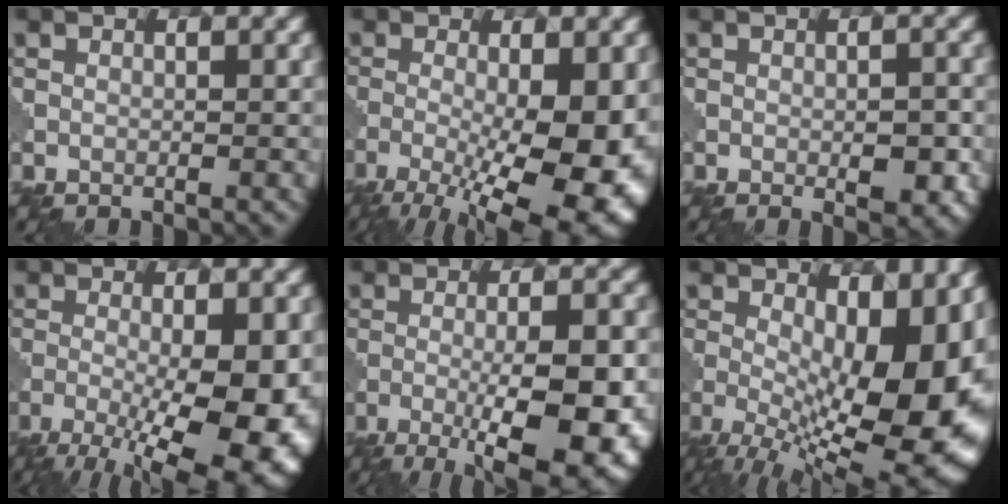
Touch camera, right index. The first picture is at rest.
{"total": 13.6, "force": [-3.8, 5.1, 12.0], "torque": [-0.191, -0.024, -0.046]}
{"total": 3.1, "force": [-0.8, 1.2, 2.8], "torque": [-0.038, -0.002, -0.008]}
{"total": 12.4, "force": [-4.0, 4.2, 10.9], "torque": [-0.171, -0.022, -0.053]}
{"total": 11.5, "force": [-3.7, 3.3, 10.4], "torque": [-0.154, -0.005, -0.050]}
{"total": 16.0, "force": [-1.8, 6.9, 14.3], "torque": [-0.200, -0.012, -0.017]}